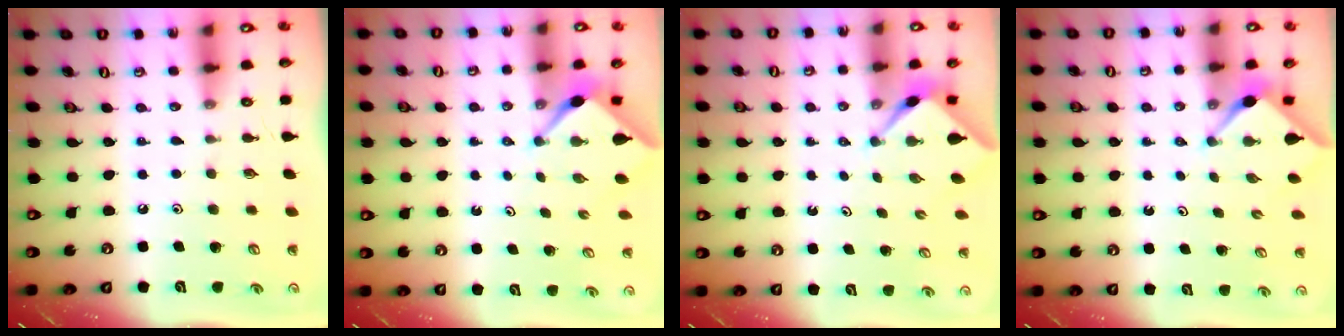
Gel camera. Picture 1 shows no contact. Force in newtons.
{"total": 2.1, "press": 2.1, "slide": 0.3}
{"total": 2.2, "press": 2.2, "slide": 0.3}
{"total": 3.1, "press": 3.1, "slide": 0.2}